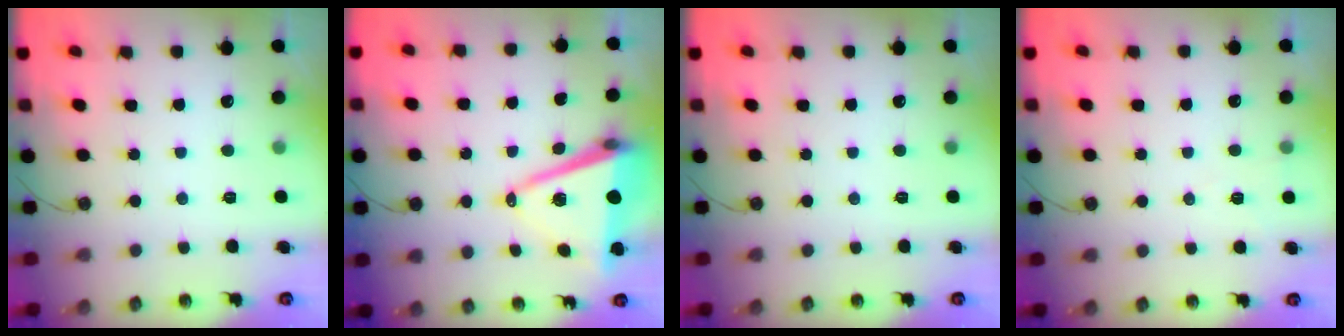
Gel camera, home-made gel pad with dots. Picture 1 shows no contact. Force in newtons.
{"total": 12.8, "press": 12.1, "slide": 4.3}
{"total": 0.0}
{"total": 5.4, "press": 3.1, "slide": 4.5}